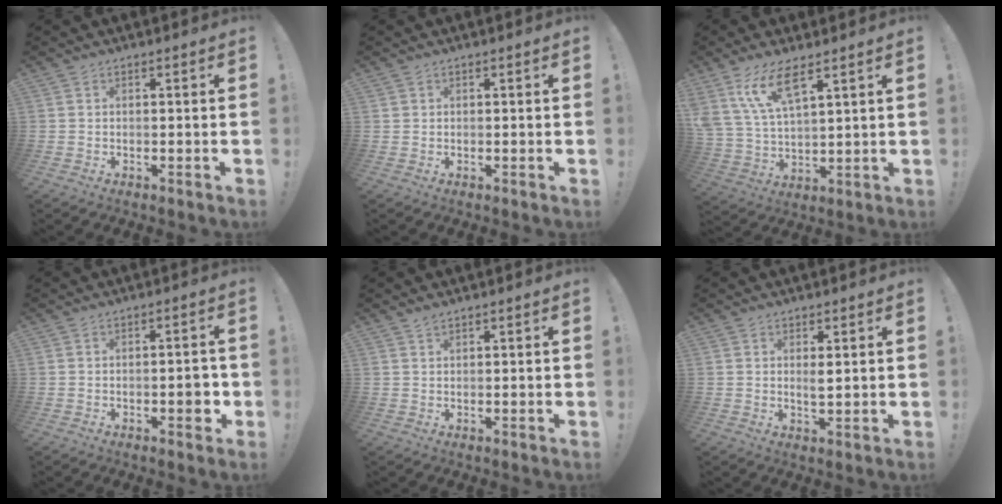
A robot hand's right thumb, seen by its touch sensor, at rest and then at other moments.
{"total": 0.8, "force": [0.4, 0.7, 0.0], "torque": [-0.001, 0.002, 0.008]}
{"total": 12.3, "force": [7.9, 4.1, 8.4], "torque": [-0.180, -0.029, 0.144]}
{"total": 5.1, "force": [-1.5, 2.1, 4.4], "torque": [-0.044, 0.003, -0.024]}
{"total": 1.3, "force": [1.1, 0.4, 0.6], "torque": [-0.009, -0.002, 0.020]}
{"total": 2.6, "force": [1.1, 0.7, 2.2], "torque": [-0.033, -0.011, 0.016]}